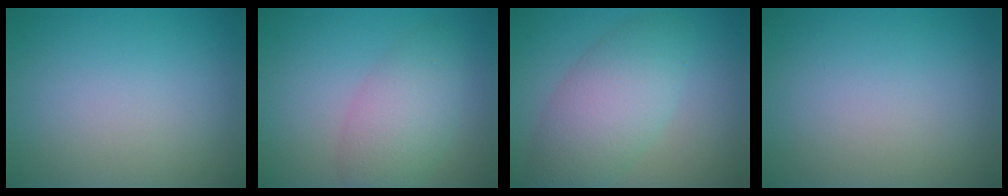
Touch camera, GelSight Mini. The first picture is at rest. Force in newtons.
{"total": 4.4, "press": 4.4, "slide": 0.2}
{"total": 4.3, "press": 4.3, "slide": 0.4}
{"total": 0.0}